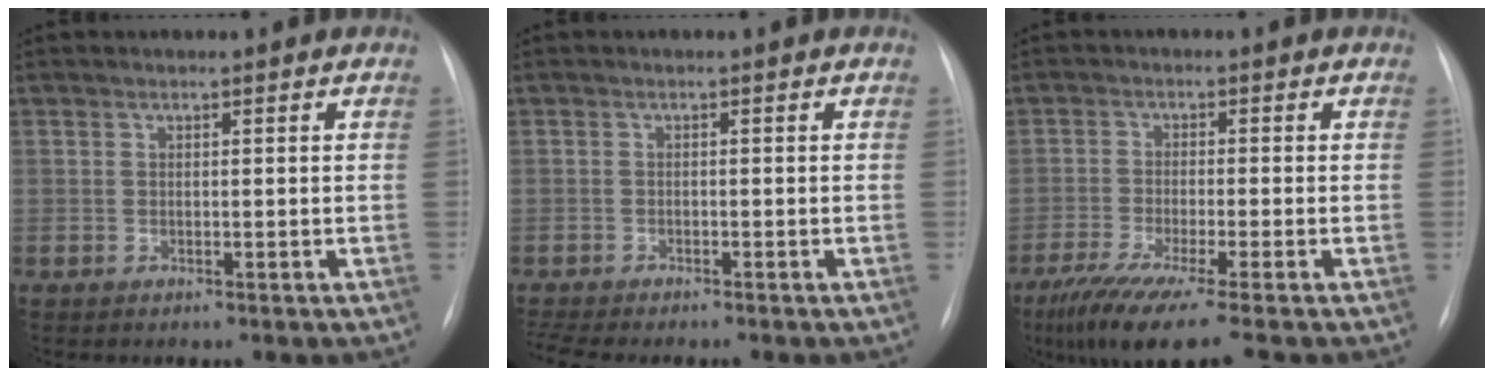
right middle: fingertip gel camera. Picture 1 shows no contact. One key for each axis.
{"total": 5.9, "fx": -5.2, "fy": 0.5, "fz": 2.8, "tx": -0.050, "ty": -0.008, "tz": -0.079}
{"total": 9.7, "fx": -7.1, "fy": -0.4, "fz": 6.5, "tx": -0.113, "ty": -0.033, "tz": -0.117}